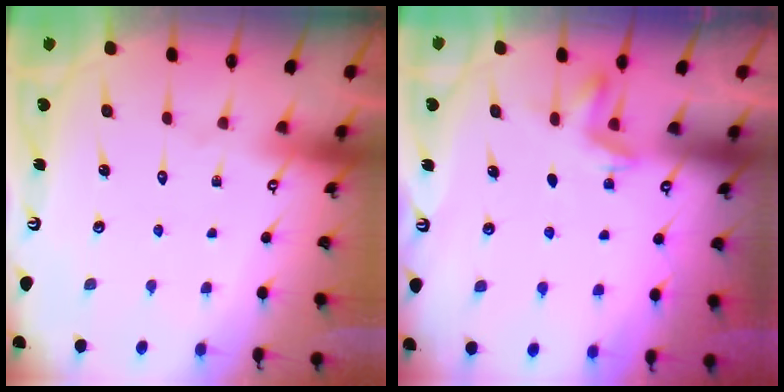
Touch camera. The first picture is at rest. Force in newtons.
{"total": 3.6, "press": 3.4, "slide": 0.9}